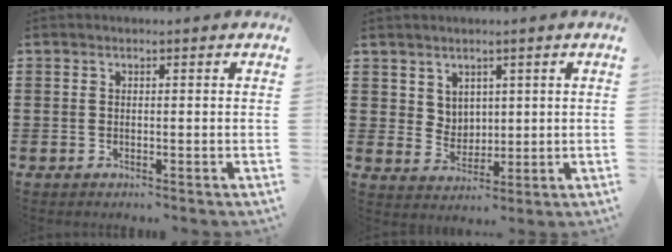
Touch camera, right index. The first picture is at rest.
{"total": 4.1, "force": [2.7, 3.0, 0.6], "torque": [-0.027, 0.005, 0.051]}